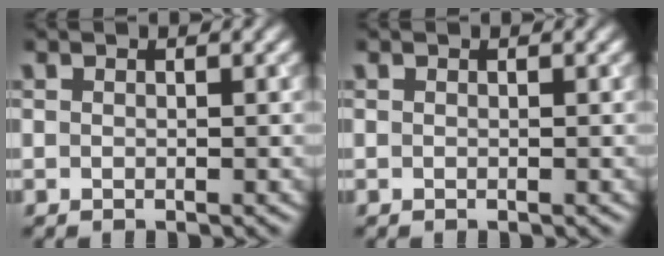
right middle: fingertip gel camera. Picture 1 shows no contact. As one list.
[{"total": 0.0}]